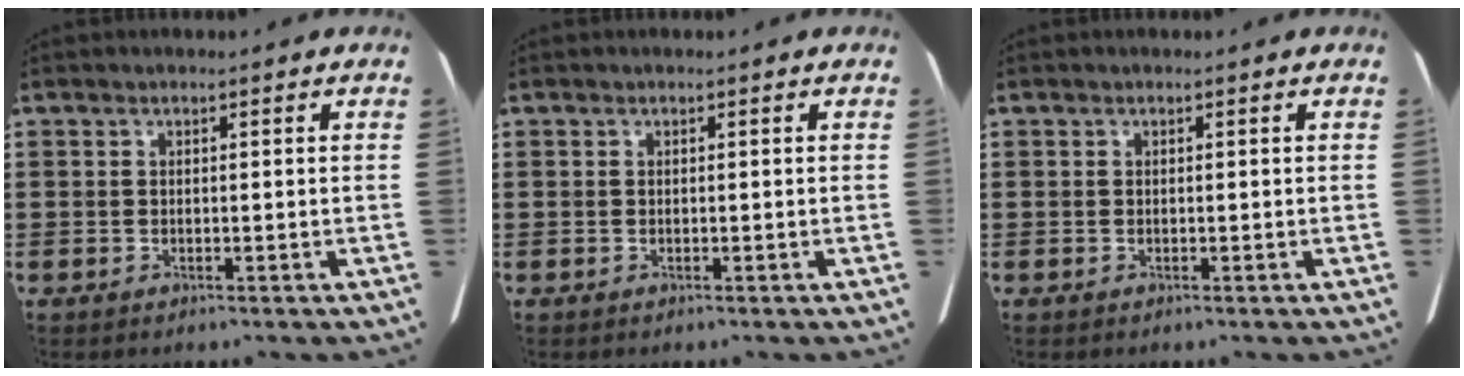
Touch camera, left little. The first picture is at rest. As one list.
[{"total": 0.0}, {"total": 0.0}]